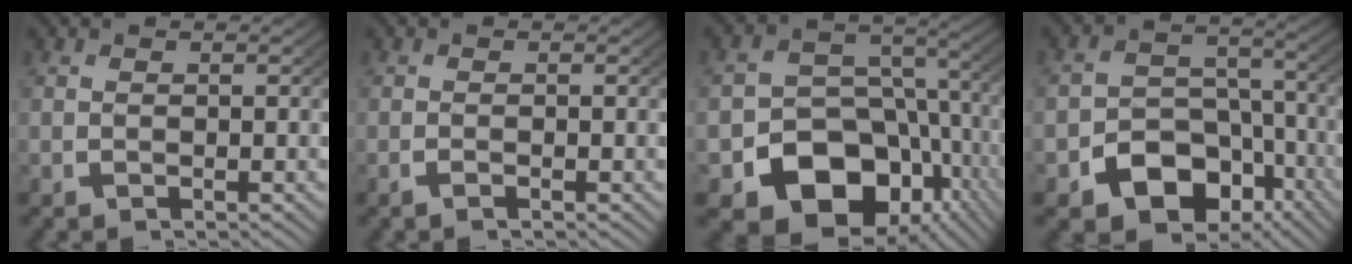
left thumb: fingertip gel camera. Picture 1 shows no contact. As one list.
[{"total": 0.7, "force": [-0.5, 0.1, 0.5], "torque": [-0.012, -0.001, -0.010]}, {"total": 15.3, "force": [-6.6, 11.2, 8.0], "torque": [-0.141, -0.063, -0.090]}, {"total": 9.3, "force": [-4.9, 6.6, 4.3], "torque": [-0.071, -0.040, -0.065]}]